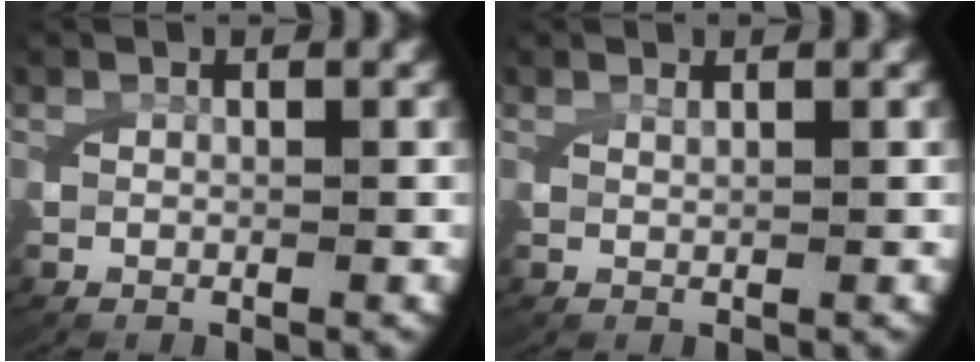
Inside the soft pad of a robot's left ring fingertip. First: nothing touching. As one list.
[{"total": 0.7, "force": [0.5, -0.4, 0.3], "torque": [-0.004, 0.001, 0.012]}]